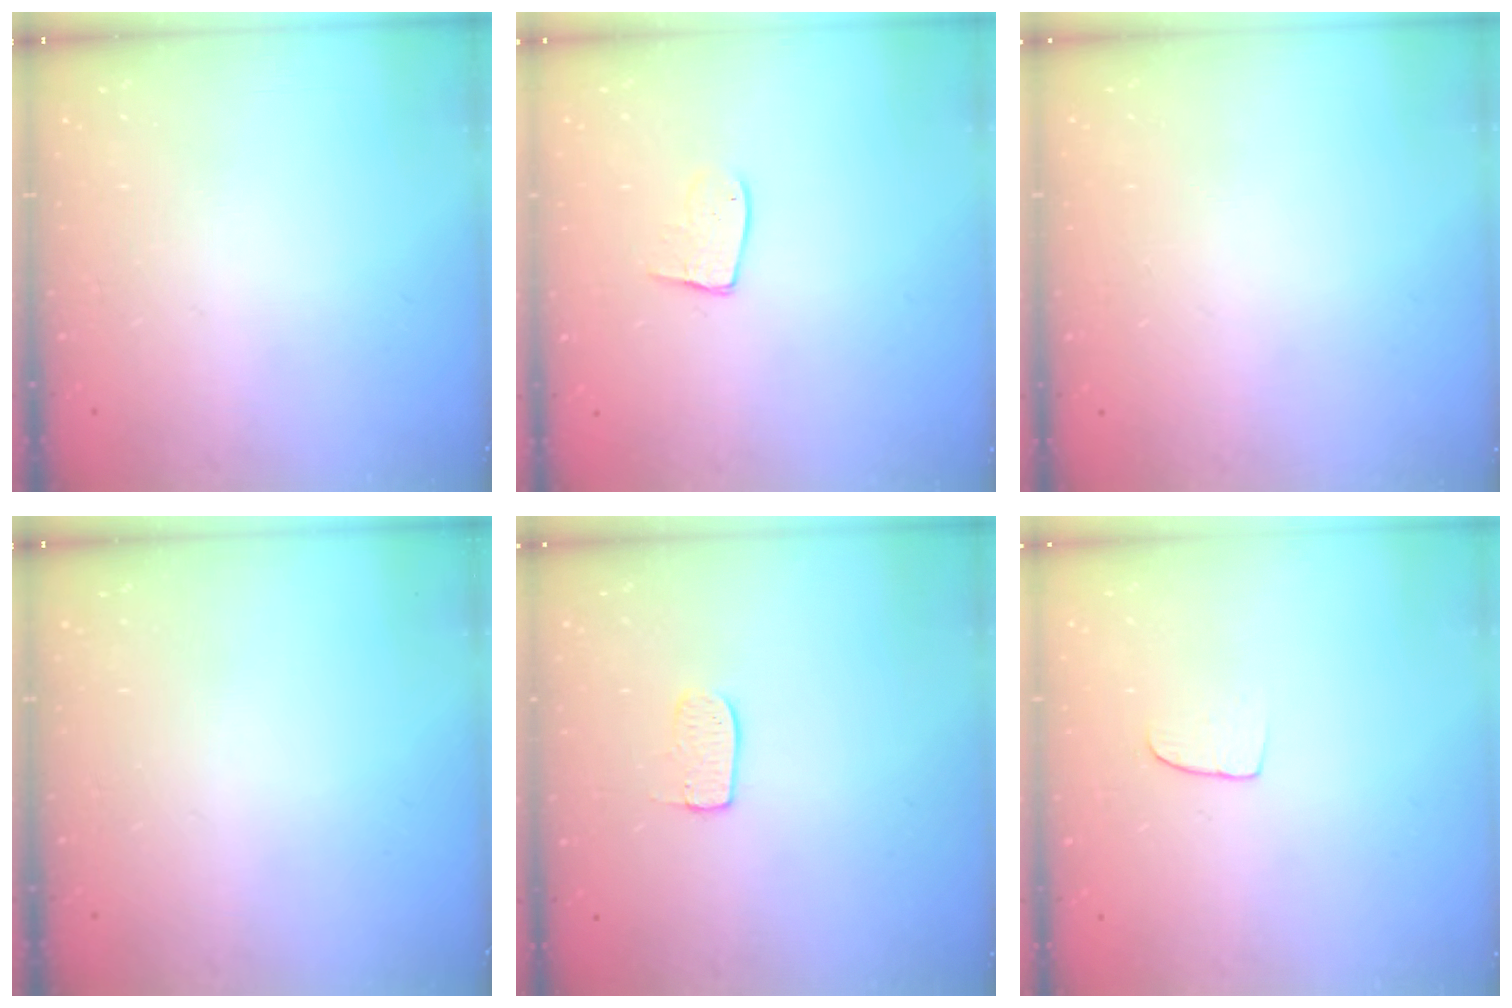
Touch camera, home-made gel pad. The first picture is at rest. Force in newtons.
{"total": 7.9, "press": 7.9, "slide": 0.4}
{"total": 0.0}
{"total": 0.0}
{"total": 6.3, "press": 6.3, "slide": 0.1}
{"total": 5.9, "press": 5.9, "slide": 0.4}